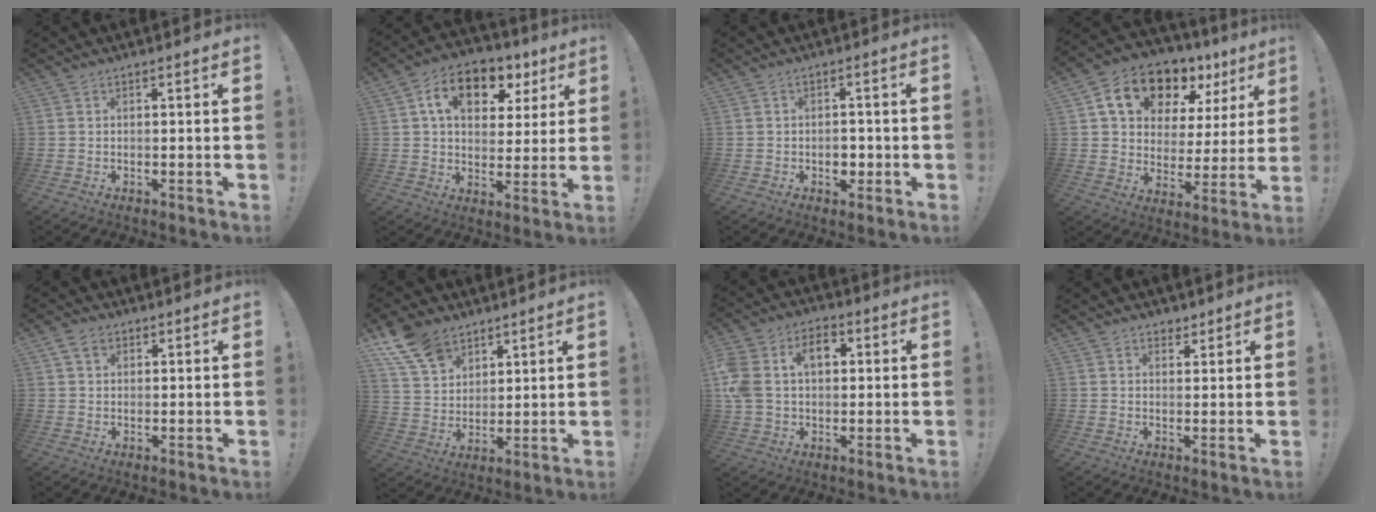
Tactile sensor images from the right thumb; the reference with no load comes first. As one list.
[{"total": 13.6, "force": [6.0, 9.0, 8.3], "torque": [-0.136, -0.016, 0.108]}, {"total": 3.6, "force": [-1.2, 2.8, 1.9], "torque": [-0.018, 0.002, -0.024]}, {"total": 15.9, "force": [10.4, 9.2, 7.7], "torque": [-0.129, -0.062, 0.187]}, {"total": 4.0, "force": [1.9, 2.8, 2.0], "torque": [-0.035, 0.001, 0.035]}, {"total": 12.4, "force": [8.4, 7.6, 5.0], "torque": [-0.103, -0.042, 0.168]}, {"total": 12.1, "force": [2.7, 8.9, 7.8], "torque": [-0.158, 0.010, 0.049]}, {"total": 2.5, "force": [1.8, 1.6, 0.5], "torque": [0.004, -0.011, 0.032]}]